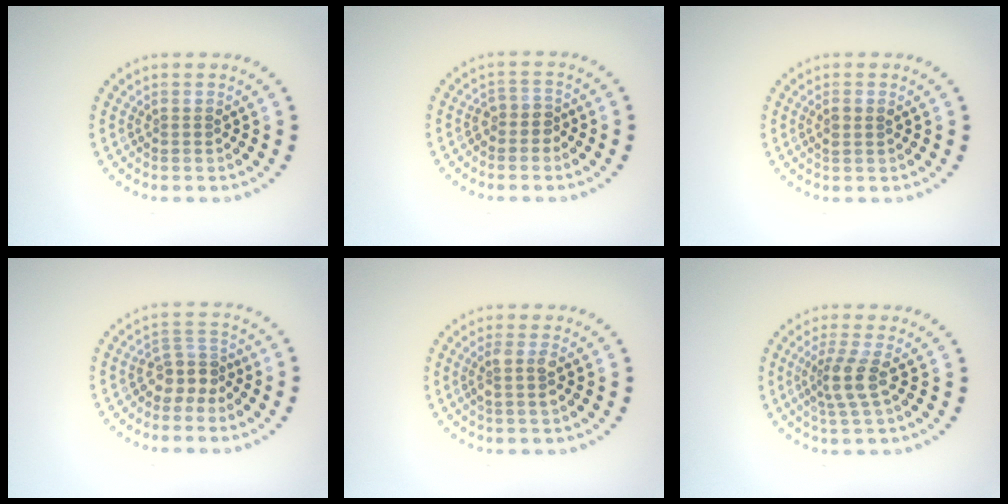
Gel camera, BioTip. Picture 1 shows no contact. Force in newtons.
{"total": 1.6, "press": 1.2, "slide": 1.0}
{"total": 1.0, "press": 1.0, "slide": 0.2}
{"total": 2.8, "press": 2.1, "slide": 1.8}
{"total": 1.8, "press": 1.5, "slide": 1.0}
{"total": 2.7, "press": 2.1, "slide": 1.7}